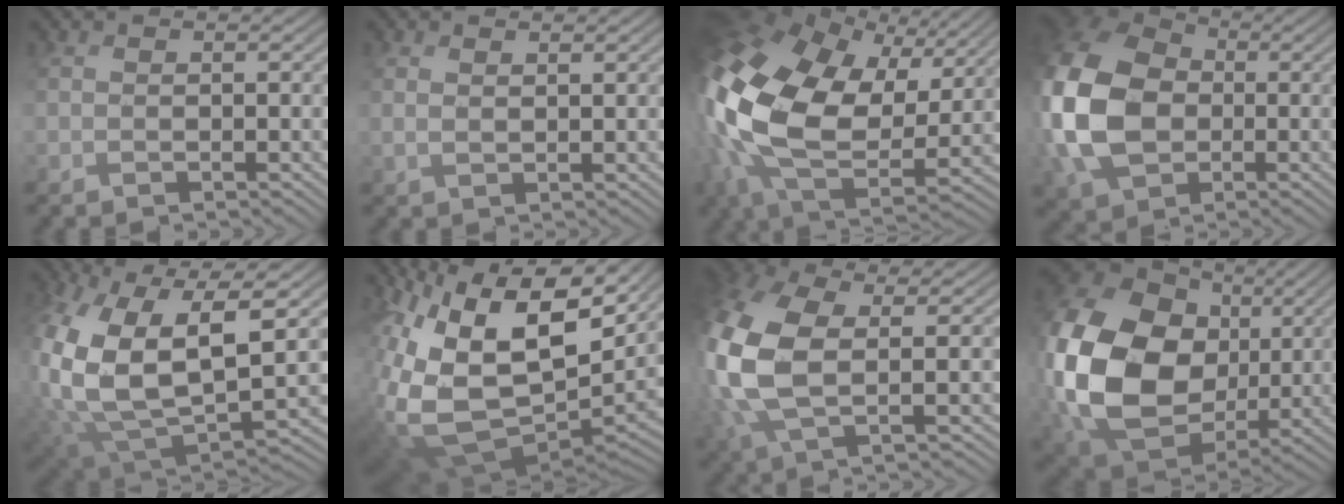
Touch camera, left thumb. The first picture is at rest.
{"total": 1.5, "force": [1.1, 0.4, 1.0], "torque": [-0.021, -0.001, 0.025]}
{"total": 19.8, "force": [4.3, 13.5, 13.9], "torque": [-0.358, -0.011, 0.085]}
{"total": 17.4, "force": [-1.4, 12.9, 11.6], "torque": [-0.322, -0.024, -0.021]}
{"total": 16.8, "force": [0.6, 10.7, 12.9], "torque": [-0.307, -0.042, 0.020]}
{"total": 17.7, "force": [3.7, 11.4, 13.1], "torque": [-0.283, -0.042, 0.098]}
{"total": 13.6, "force": [0.6, 7.7, 11.2], "torque": [-0.310, -0.015, 0.022]}
{"total": 22.0, "force": [1.1, 17.2, 13.7], "torque": [-0.385, -0.031, 0.044]}